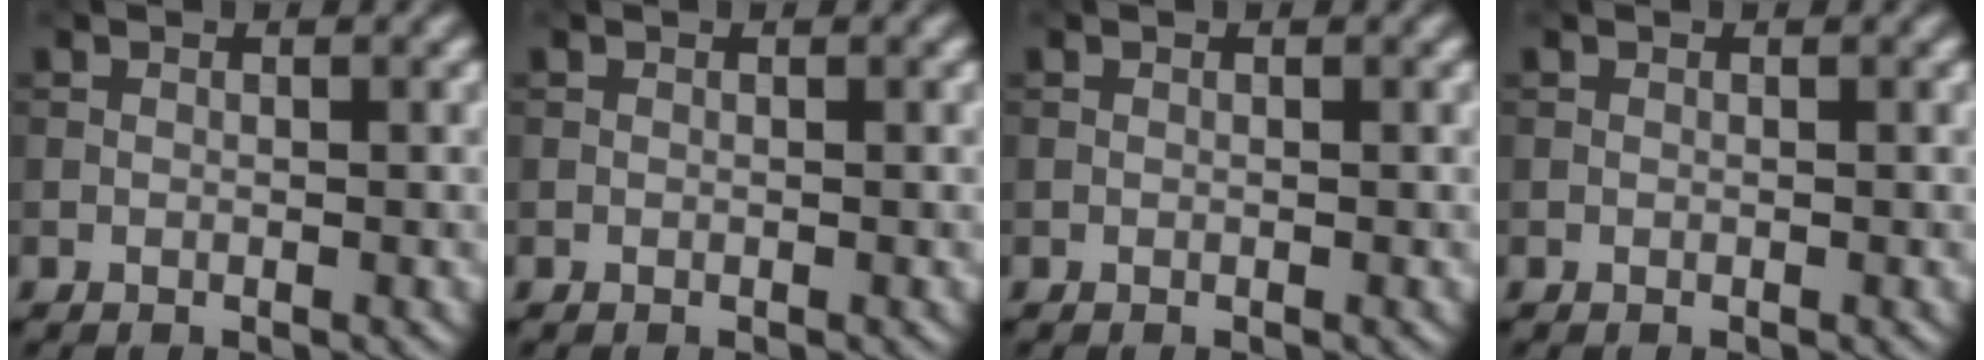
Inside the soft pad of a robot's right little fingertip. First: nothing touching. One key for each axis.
{"total": 0.0}
{"total": 0.0}
{"total": 0.0}